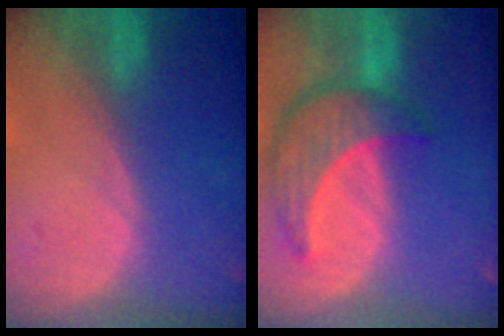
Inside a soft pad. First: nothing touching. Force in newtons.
{"total": 8.6, "press": 7.7, "slide": 3.8}